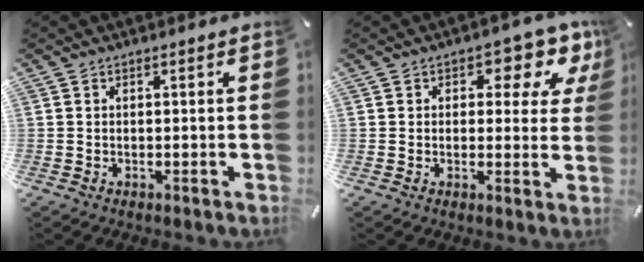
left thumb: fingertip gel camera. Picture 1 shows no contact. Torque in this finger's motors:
{"motor_torque": [1.24, 1.40, 0.57, -0.82, 0.19]}